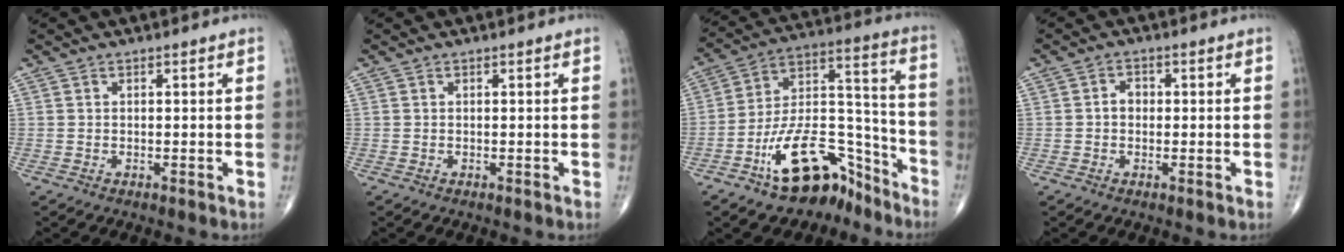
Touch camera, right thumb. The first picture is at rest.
{"total": 0.0}
{"total": 17.9, "force": [-11.6, 9.0, 10.2], "torque": [-0.130, 0.115, -0.193]}
{"total": 2.3, "force": [-0.1, 1.8, 1.4], "torque": [-0.011, 0.010, -0.007]}